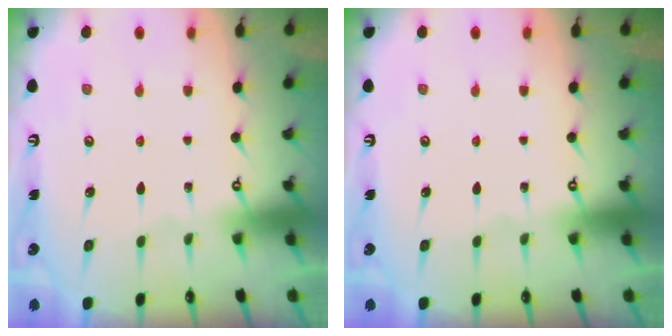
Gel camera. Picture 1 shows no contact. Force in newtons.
{"total": 0.0}